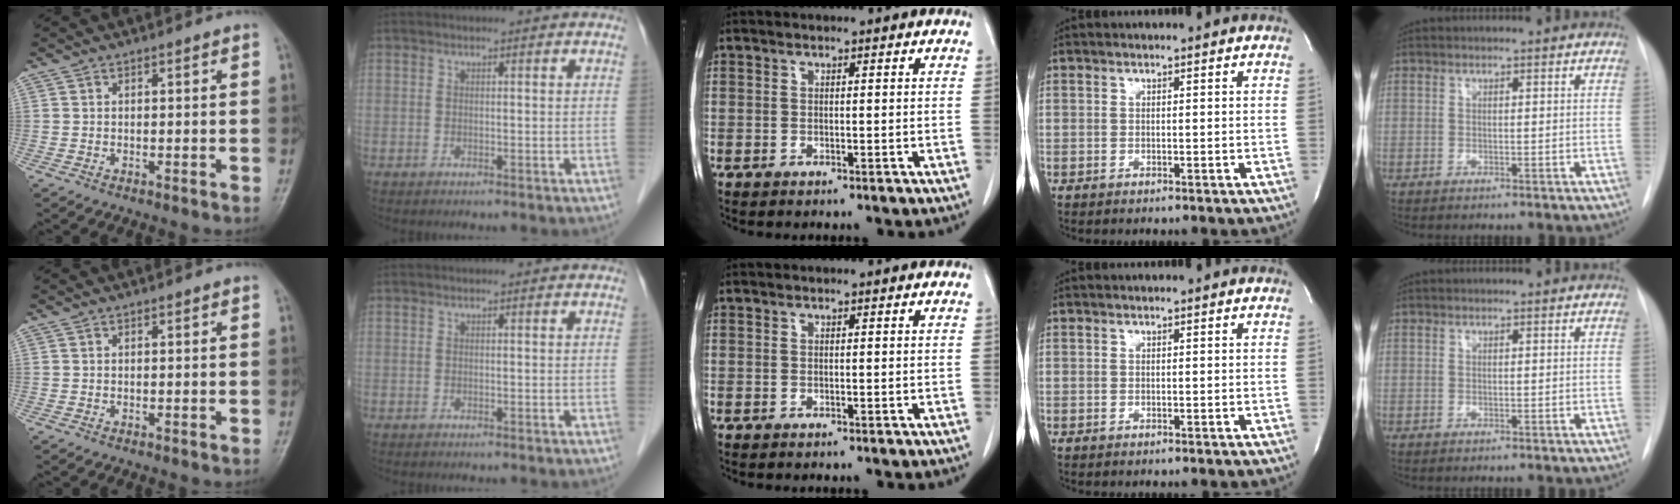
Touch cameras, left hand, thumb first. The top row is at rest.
{}